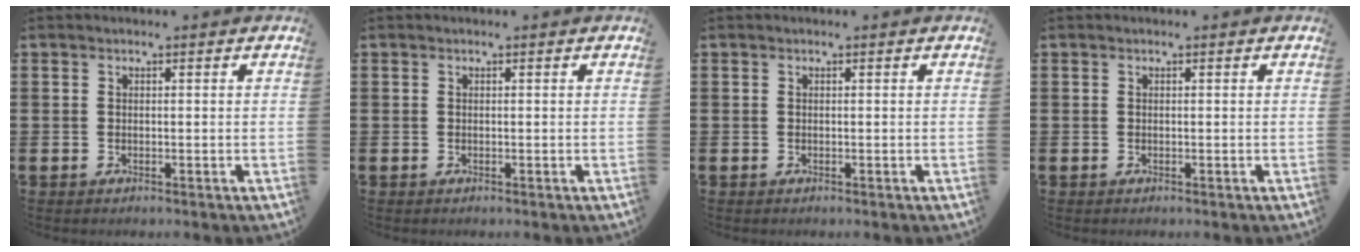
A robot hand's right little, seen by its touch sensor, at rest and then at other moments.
{"total": 0.0}
{"total": 0.0}
{"total": 0.0}